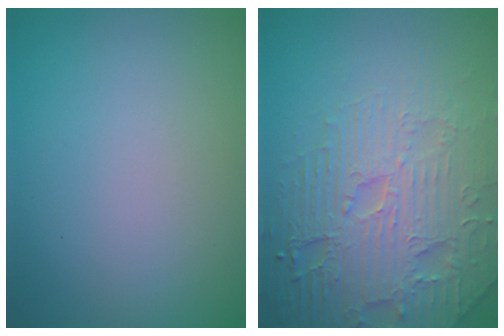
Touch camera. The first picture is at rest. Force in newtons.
{"total": 6.8, "press": 5.6, "slide": 3.7}